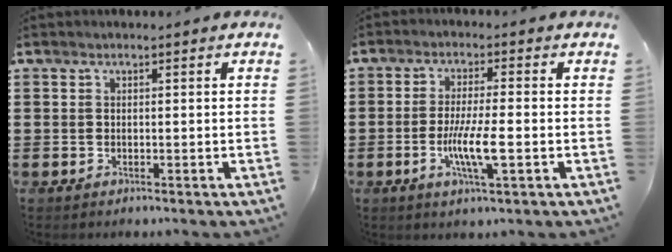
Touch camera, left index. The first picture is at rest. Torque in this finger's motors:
{"motor_torque": [1.16, 0.73, 0.45, 0.13]}